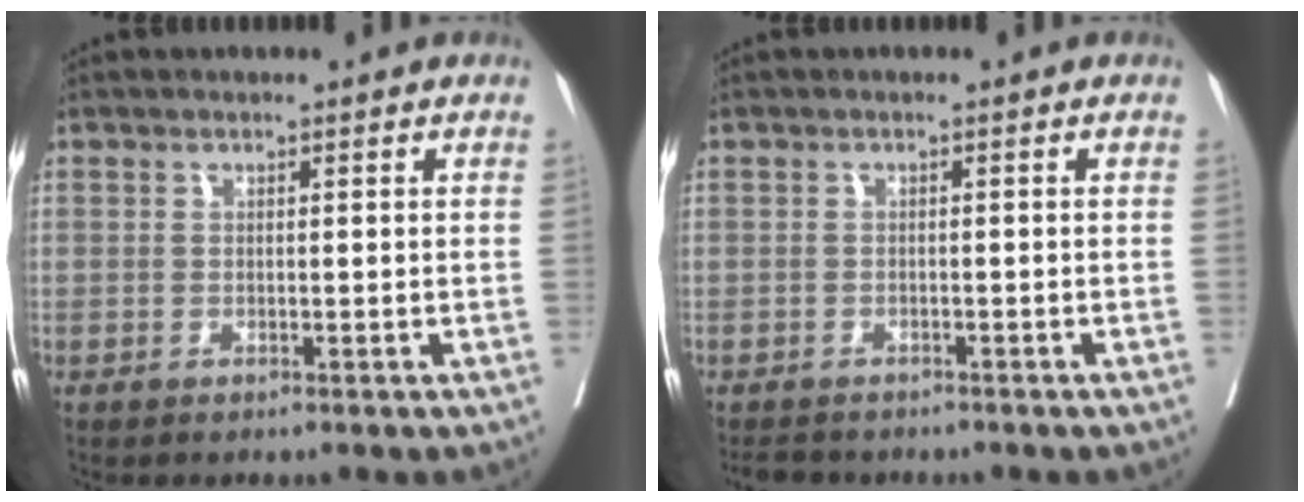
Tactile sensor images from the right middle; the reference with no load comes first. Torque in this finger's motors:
{"motor_torque": [0.13, -0.12, -0.01, 0.00]}